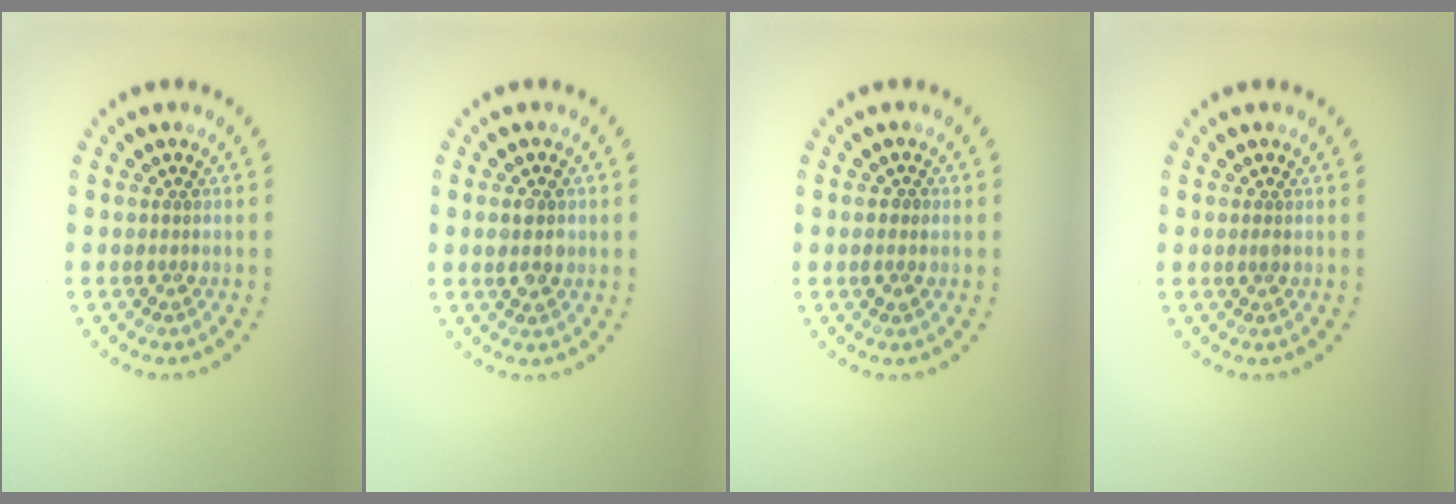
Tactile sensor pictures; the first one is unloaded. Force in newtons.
{"total": 1.9, "press": 1.9, "slide": 0.2}
{"total": 1.3, "press": 1.2, "slide": 0.2}
{"total": 0.6, "press": 0.5, "slide": 0.3}